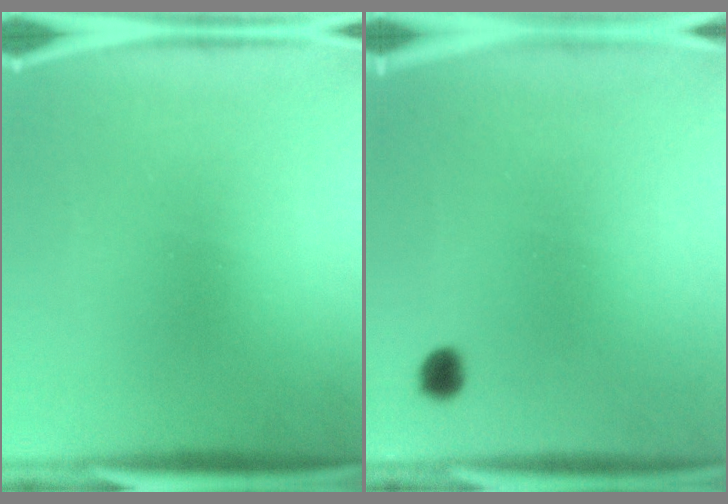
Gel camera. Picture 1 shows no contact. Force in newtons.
{"total": 2.3}